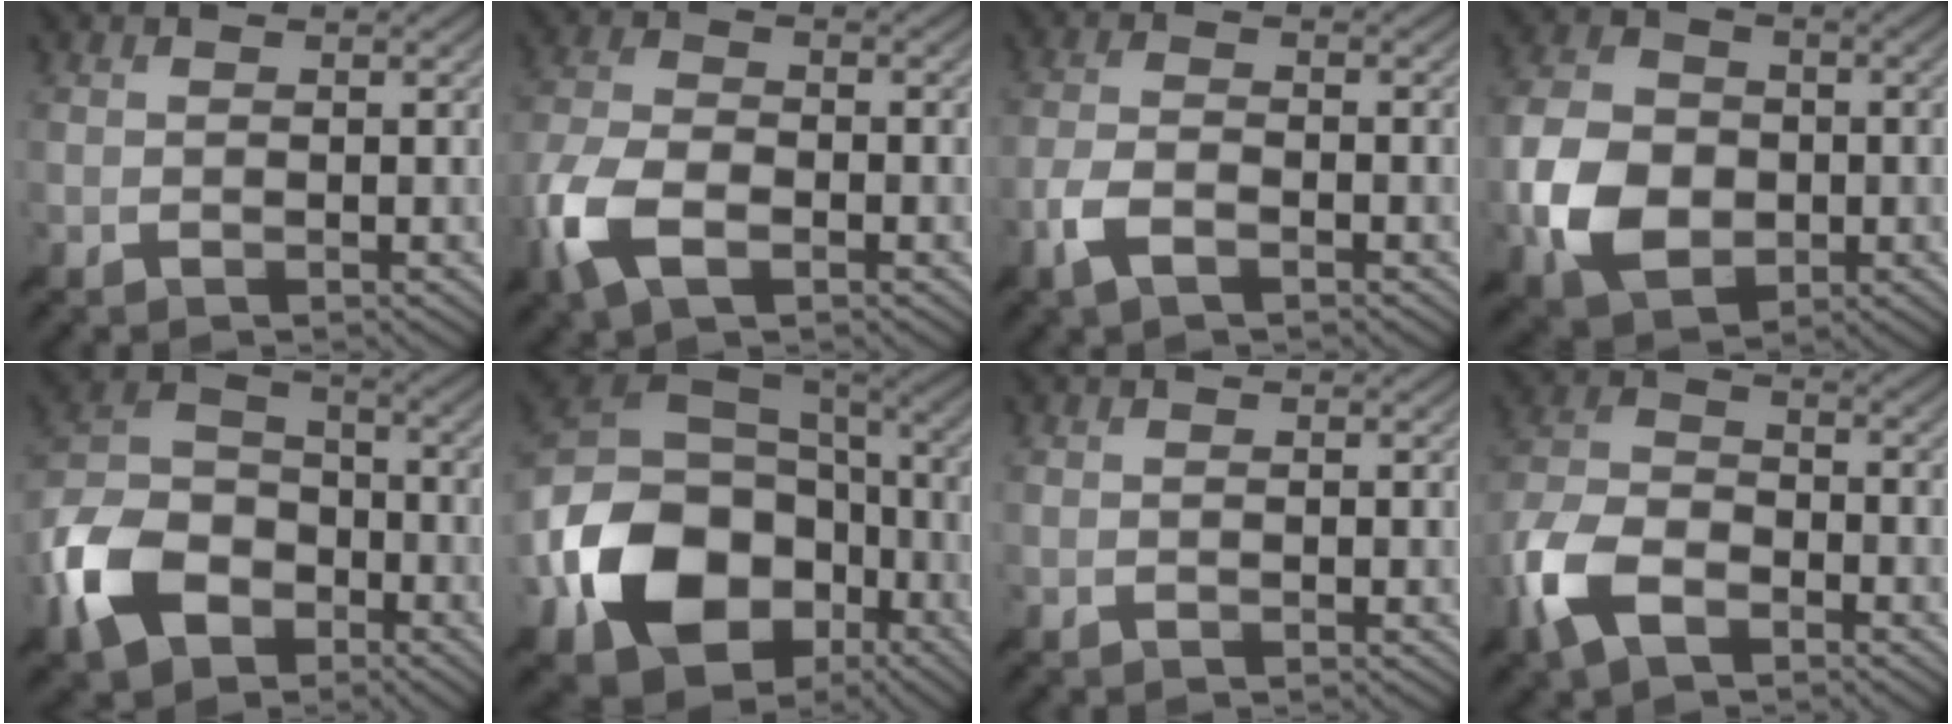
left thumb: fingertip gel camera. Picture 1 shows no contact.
{"total": 8.7, "force": [-4.0, 4.4, 6.4], "torque": [-0.156, -0.013, -0.085]}
{"total": 4.3, "force": [-2.5, 1.5, 3.3], "torque": [-0.078, -0.003, -0.055]}
{"total": 10.3, "force": [-2.7, 7.3, 6.8], "torque": [-0.166, -0.012, -0.058]}
{"total": 12.7, "force": [-6.5, 8.2, 7.1], "torque": [-0.182, -0.012, -0.147]}
{"total": 18.2, "force": [-6.5, 13.5, 10.3], "torque": [-0.250, -0.049, -0.107]}
{"total": 0.0}
{"total": 9.1, "force": [-5.0, 4.8, 6.0], "torque": [-0.149, -0.010, -0.113]}